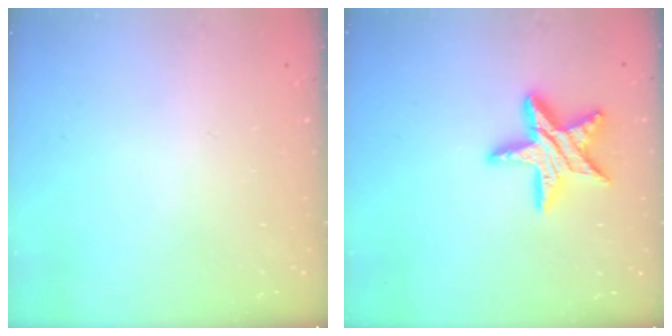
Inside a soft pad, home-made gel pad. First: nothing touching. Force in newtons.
{"total": 15.4, "press": 15.4, "slide": 1.3}